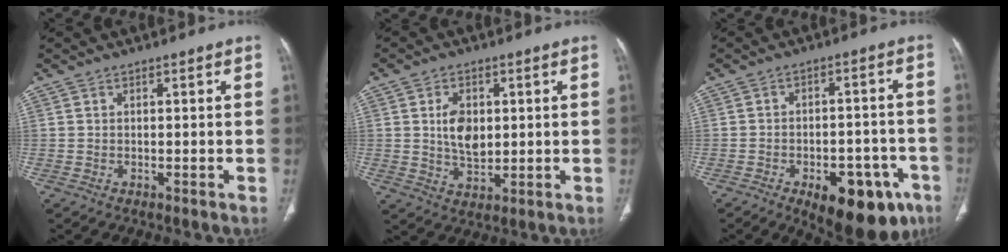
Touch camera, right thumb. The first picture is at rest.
{"total": 7.0, "force": [1.2, 4.5, 5.3], "torque": [-0.076, -0.011, 0.027]}
{"total": 16.4, "force": [-8.3, 8.1, 11.6], "torque": [-0.105, 0.037, -0.099]}